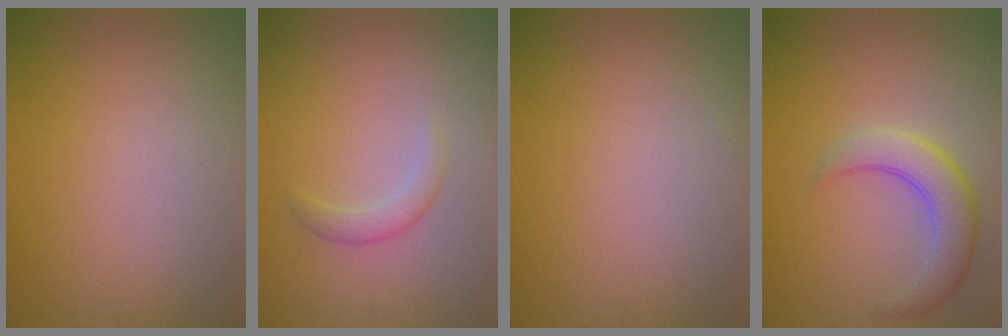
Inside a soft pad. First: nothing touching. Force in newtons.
{"total": 1.6, "press": 1.6, "slide": 0.1}
{"total": 0.0}
{"total": 4.3, "press": 4.3, "slide": 0.3}